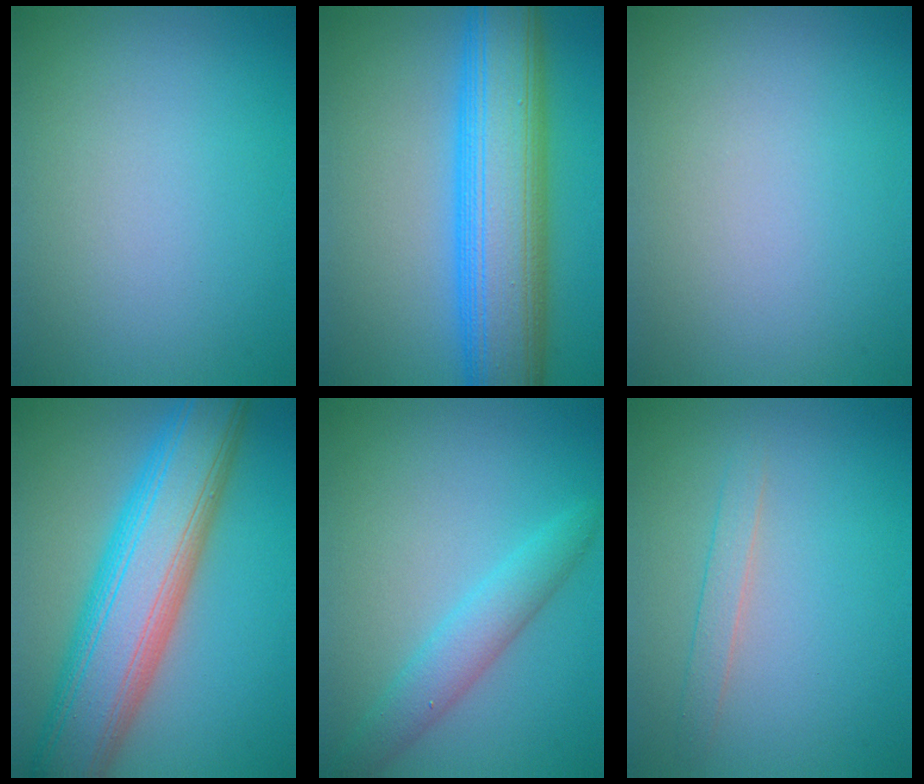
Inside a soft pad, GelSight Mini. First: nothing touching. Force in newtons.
{"total": 11.4, "press": 11.4, "slide": 0.1}
{"total": 0.0}
{"total": 11.7, "press": 11.6, "slide": 0.3}
{"total": 3.2, "press": 3.2, "slide": 0.0}
{"total": 1.5, "press": 1.5, "slide": 0.0}